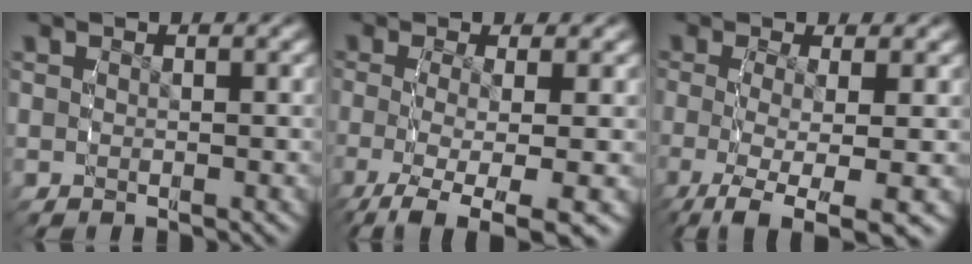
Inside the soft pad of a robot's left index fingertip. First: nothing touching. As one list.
[{"total": 9.3, "force": [-6.7, 3.0, 5.6], "torque": [-0.114, -0.057, -0.075]}, {"total": 9.2, "force": [-6.5, 2.9, 5.8], "torque": [-0.119, -0.057, -0.072]}]